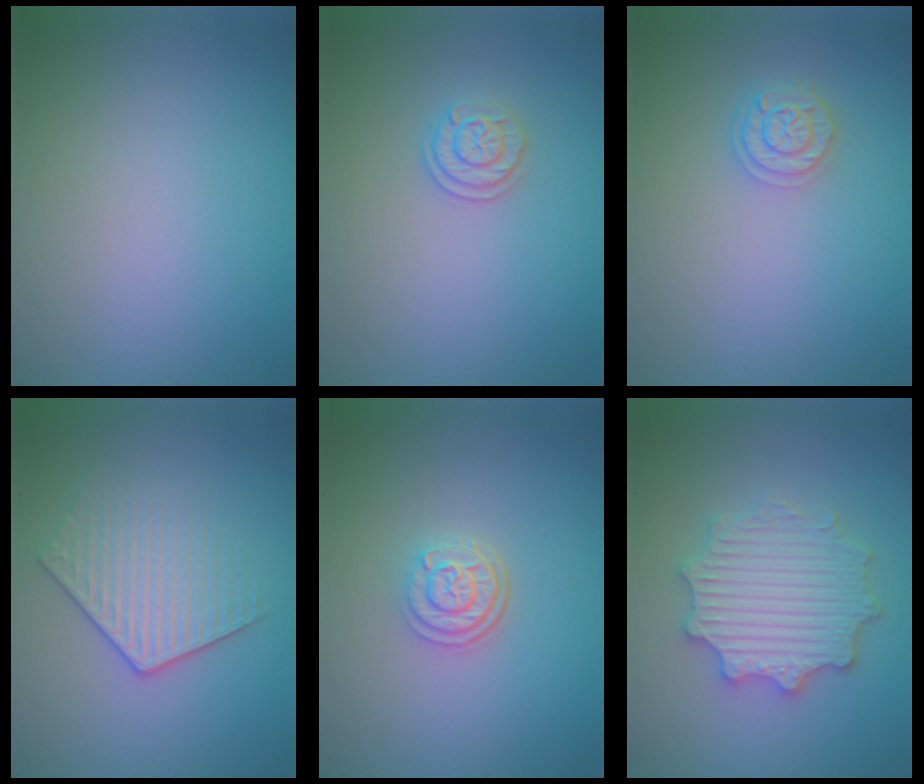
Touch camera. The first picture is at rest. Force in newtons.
{"total": 1.9, "press": 1.8, "slide": 0.5}
{"total": 2.6, "press": 2.4, "slide": 1.0}
{"total": 3.5, "press": 3.1, "slide": 1.8}
{"total": 3.0, "press": 2.4, "slide": 1.7}
{"total": 5.6, "press": 5.5, "slide": 1.0}